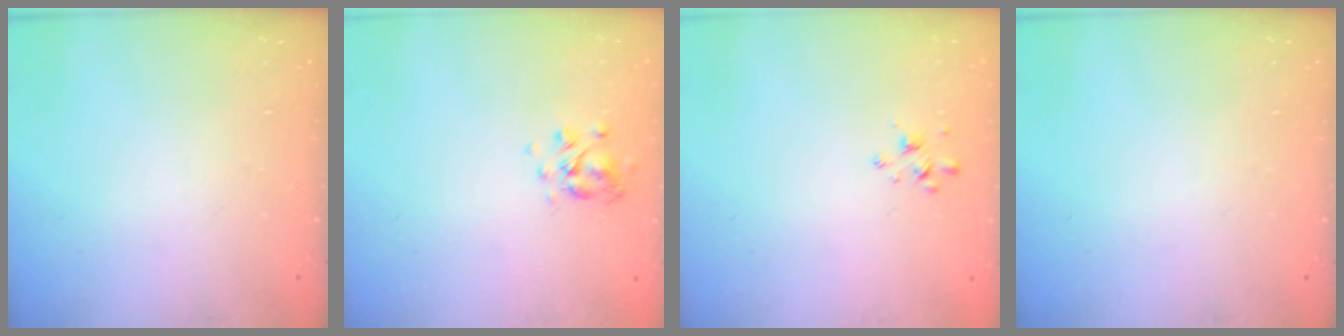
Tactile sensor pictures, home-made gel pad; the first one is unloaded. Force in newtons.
{"total": 4.2, "press": 4.0, "slide": 1.5}
{"total": 1.8, "press": 1.7, "slide": 0.4}
{"total": 0.0}